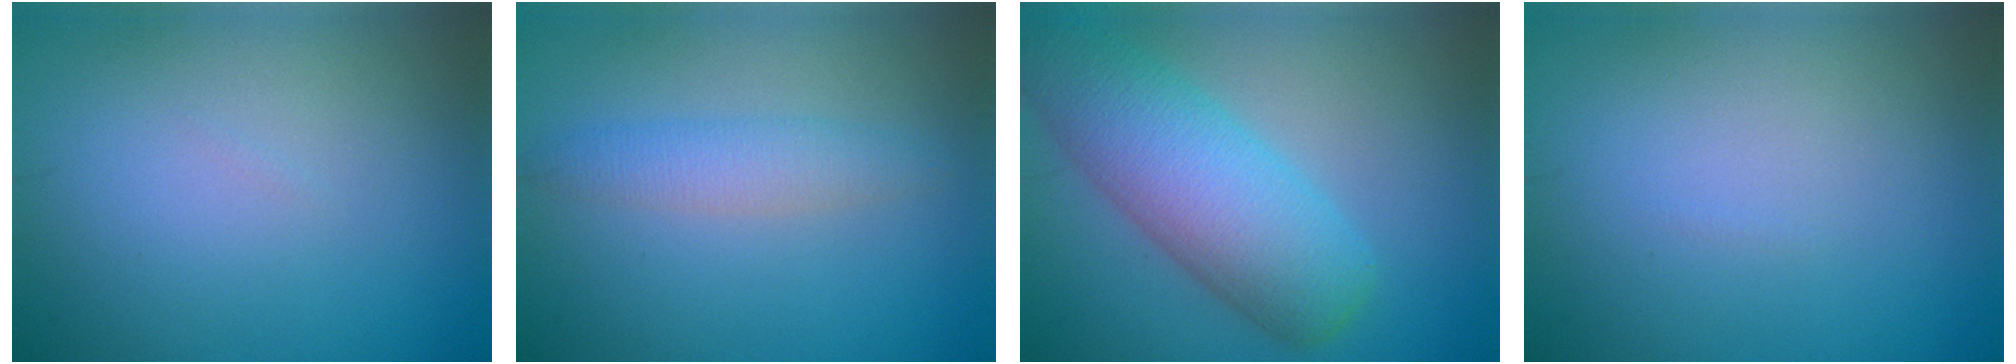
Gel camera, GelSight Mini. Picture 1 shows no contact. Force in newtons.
{"total": 2.5, "press": 2.5, "slide": 0.0}
{"total": 8.4, "press": 8.4, "slide": 0.4}
{"total": 0.0}